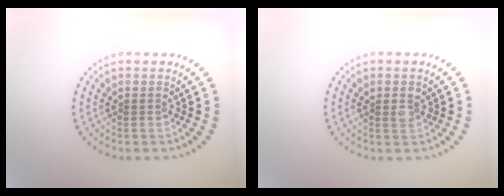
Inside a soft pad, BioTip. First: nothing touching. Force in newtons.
{"total": 1.0, "press": 0.9, "slide": 0.5}